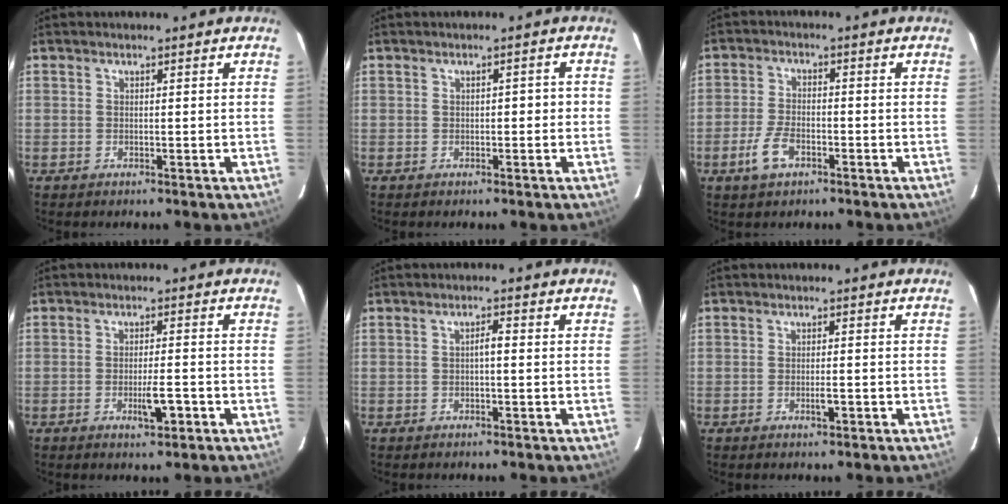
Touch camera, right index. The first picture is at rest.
{"total": 1.5, "force": [-0.2, 0.8, 1.2], "torque": [-0.014, 0.013, -0.003]}
{"total": 4.9, "force": [-2.6, 2.4, 3.5], "torque": [-0.080, -0.002, -0.048]}
{"total": 3.7, "force": [-1.6, 0.6, 3.3], "torque": [-0.055, -0.001, -0.023]}
{"total": 1.4, "force": [-0.2, 0.3, 1.4], "torque": [-0.022, 0.004, -0.004]}
{"total": 1.5, "force": [-0.7, 0.2, 1.3], "torque": [-0.023, -0.001, -0.010]}